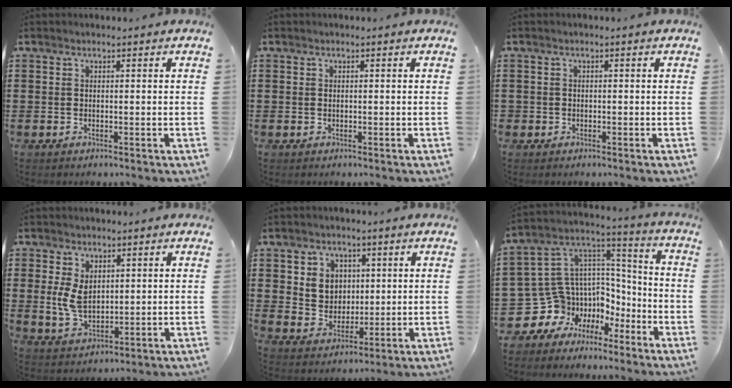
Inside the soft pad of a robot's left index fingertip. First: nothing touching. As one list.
[{"total": 0.0}, {"total": 0.6, "force": [-0.3, 0.5, 0.0], "torque": [-0.002, 0.001, -0.008]}, {"total": 5.9, "force": [1.3, 3.8, 4.2], "torque": [-0.102, 0.005, 0.021]}, {"total": 5.0, "force": [1.7, 4.7, 0.9], "torque": [-0.034, 0.008, 0.029]}, {"total": 8.8, "force": [-4.2, 7.7, -0.2], "torque": [-0.042, -0.028, -0.065]}]